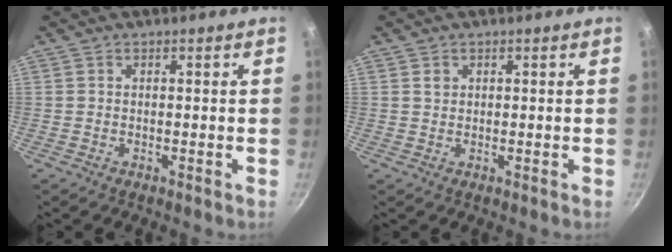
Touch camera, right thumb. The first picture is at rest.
{"total": 1.2, "force": [0.5, 1.0, 0.5], "torque": [-0.005, 0.000, 0.008]}